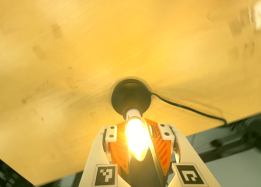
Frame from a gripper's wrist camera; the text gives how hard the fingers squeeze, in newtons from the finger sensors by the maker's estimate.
{"total": 14.8, "left": 14.7, "right": 14.9}